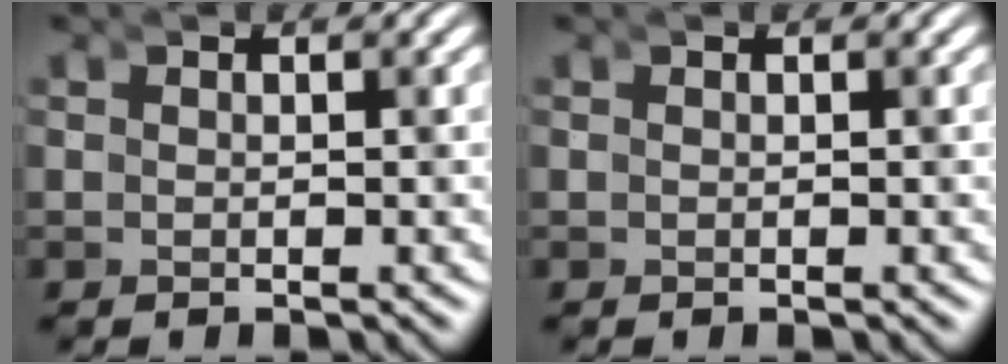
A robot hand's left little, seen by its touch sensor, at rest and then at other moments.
{"total": 0.0}